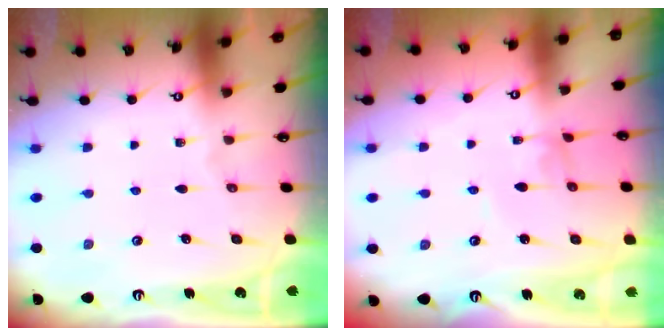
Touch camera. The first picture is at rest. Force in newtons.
{"total": 2.8, "press": 2.8, "slide": 0.1}